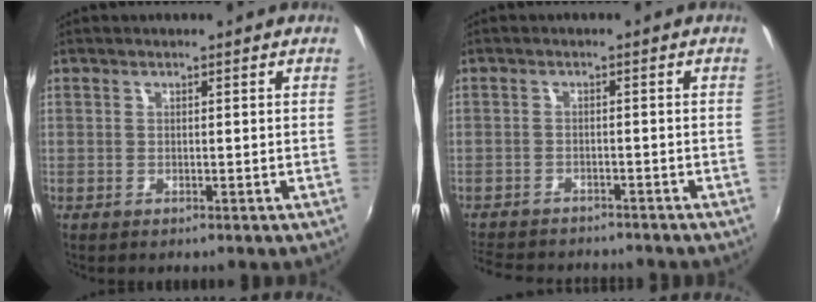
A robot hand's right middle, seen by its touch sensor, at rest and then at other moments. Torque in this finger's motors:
{"motor_torque": [0.97, -1.17, 0.16, 0.05]}